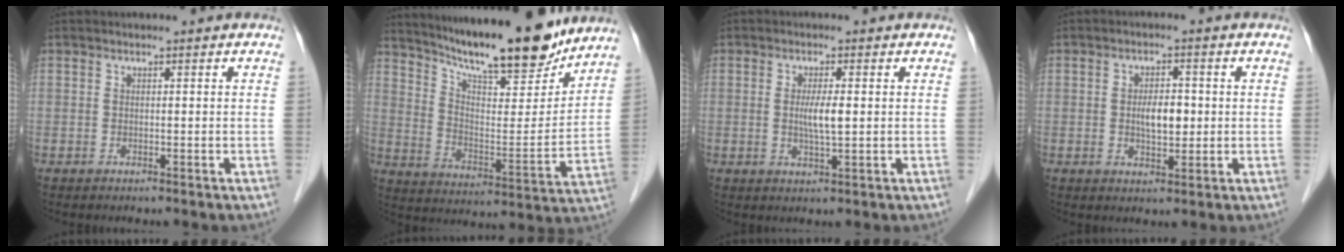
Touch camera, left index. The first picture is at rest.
{"total": 20.1, "force": [17.5, 2.7, 9.6], "torque": [-0.157, -0.019, 0.269]}
{"total": 3.4, "force": [0.0, 0.3, 3.4], "torque": [-0.066, -0.007, 0.002]}
{"total": 4.2, "force": [-0.2, 1.9, 3.7], "torque": [-0.065, -0.001, 0.001]}